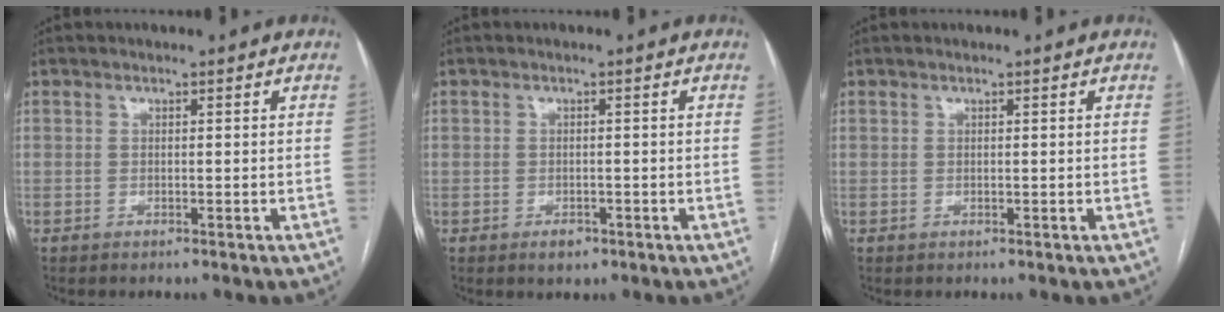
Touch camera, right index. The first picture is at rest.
{"total": 1.8, "force": [-1.0, 1.3, 0.8], "torque": [-0.010, 0.002, -0.010]}
{"total": 0.0}